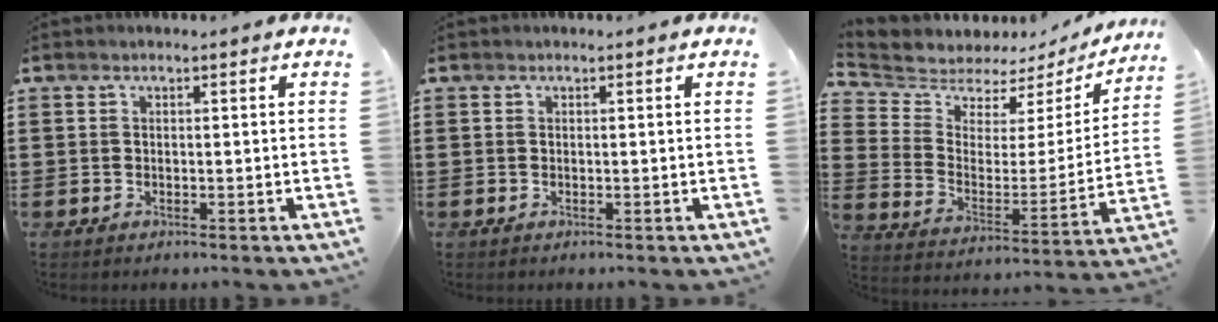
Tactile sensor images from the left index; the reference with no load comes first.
{"total": 0.0}
{"total": 5.2, "force": [4.9, 1.9, 0.2], "torque": [-0.043, -0.038, 0.080]}